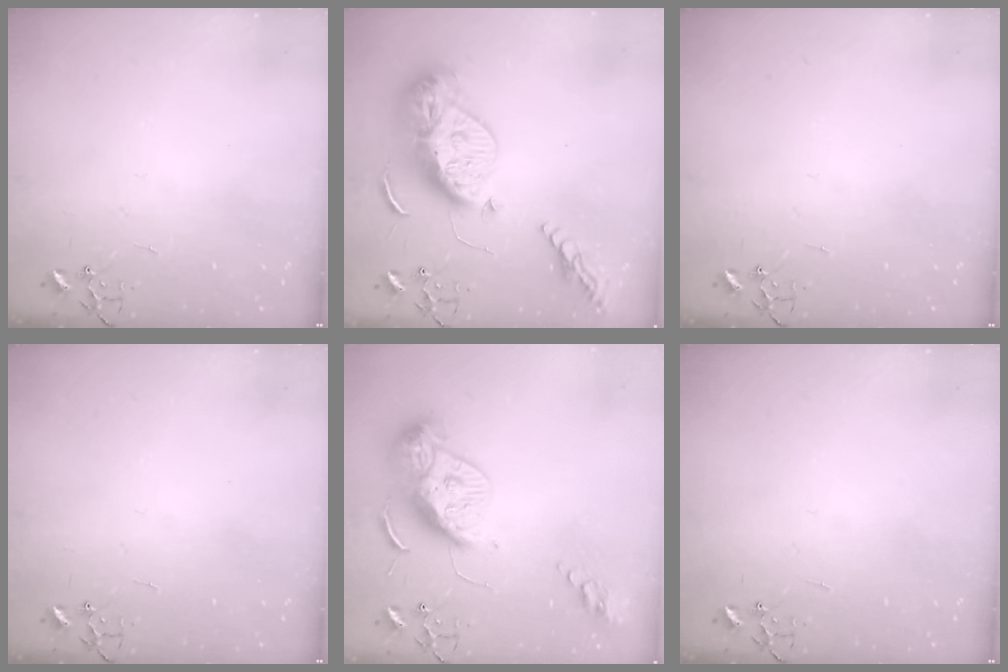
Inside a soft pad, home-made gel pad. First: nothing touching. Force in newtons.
{"total": 22.4, "press": 22.3, "slide": 1.9}
{"total": 0.0}
{"total": 0.0}
{"total": 13.1, "press": 13.0, "slide": 1.2}
{"total": 0.0}